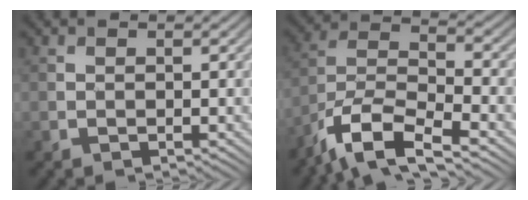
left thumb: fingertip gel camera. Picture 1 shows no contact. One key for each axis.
{"total": 10.5, "fx": -7.5, "fy": 3.2, "fz": 6.7, "tx": -0.130, "ty": -0.007, "tz": -0.154}